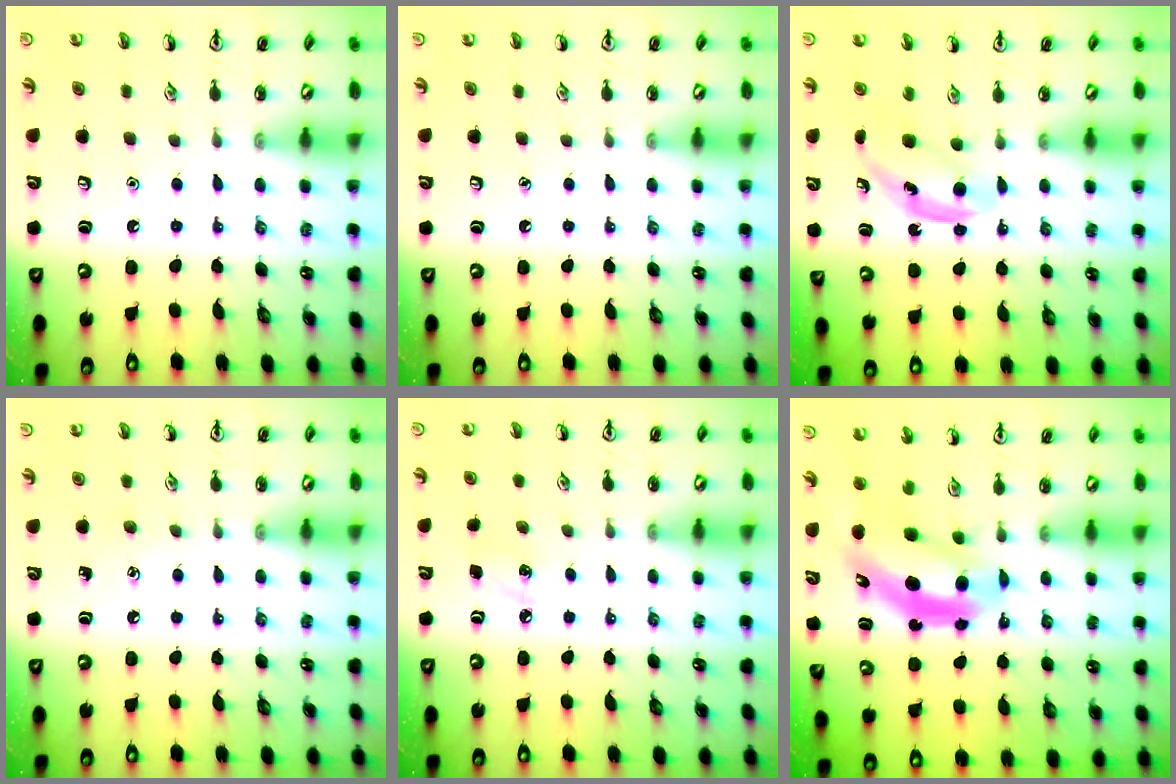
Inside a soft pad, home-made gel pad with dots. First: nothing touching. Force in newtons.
{"total": 0.0}
{"total": 5.2, "press": 5.2, "slide": 0.6}
{"total": 3.6, "press": 3.4, "slide": 1.2}
{"total": 5.1, "press": 4.8, "slide": 1.6}
{"total": 6.3, "press": 6.1, "slide": 1.4}